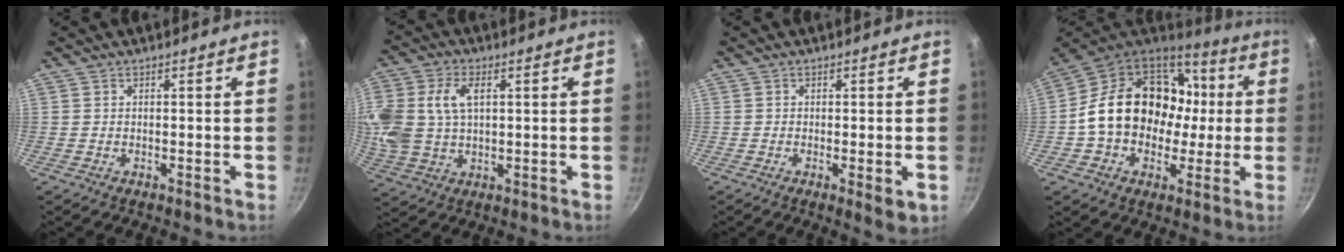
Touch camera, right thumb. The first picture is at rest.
{"total": 15.8, "force": [2.8, 10.3, 11.7], "torque": [-0.290, 0.007, 0.057]}
{"total": 3.5, "force": [-1.0, 0.9, 3.2], "torque": [-0.047, -0.010, -0.015]}
{"total": 22.4, "force": [-0.5, 17.0, 14.5], "torque": [-0.218, 0.048, -0.006]}